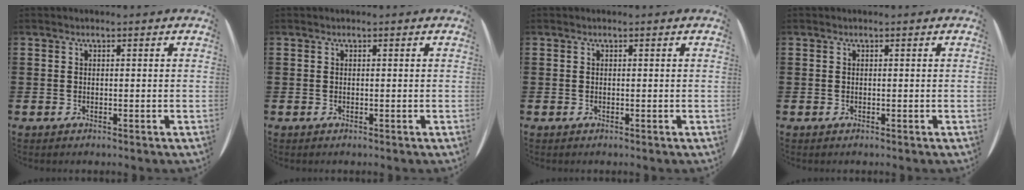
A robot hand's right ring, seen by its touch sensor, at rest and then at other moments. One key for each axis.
{"total": 0.0}
{"total": 0.0}
{"total": 0.0}